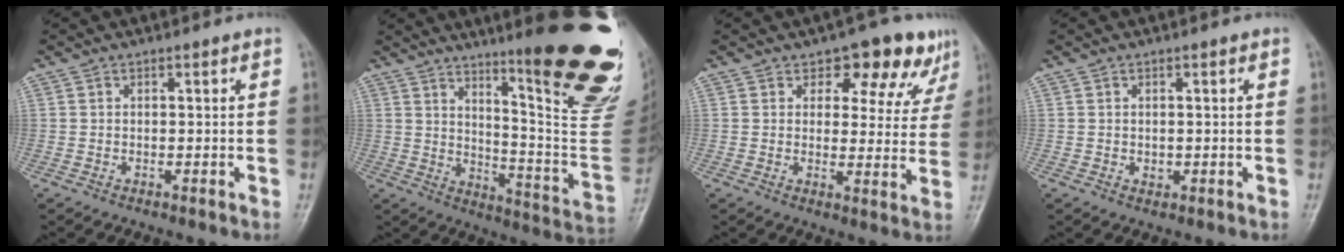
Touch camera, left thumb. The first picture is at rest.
{"total": 26.5, "force": [14.5, 4.3, 21.8], "torque": [-0.234, -0.086, 0.212]}
{"total": 10.2, "force": [6.9, 5.6, 5.0], "torque": [-0.015, -0.035, 0.073]}
{"total": 1.2, "force": [0.0, 1.0, 0.7], "torque": [-0.007, 0.000, 0.003]}